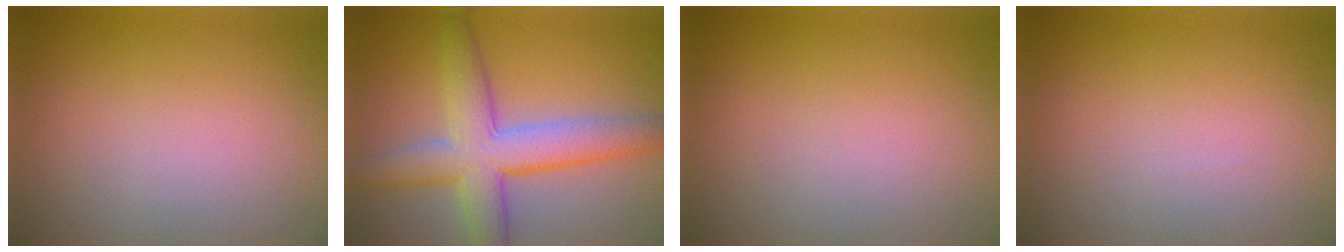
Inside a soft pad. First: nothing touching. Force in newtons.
{"total": 7.2, "press": 7.2, "slide": 0.2}
{"total": 0.0}
{"total": 0.0}